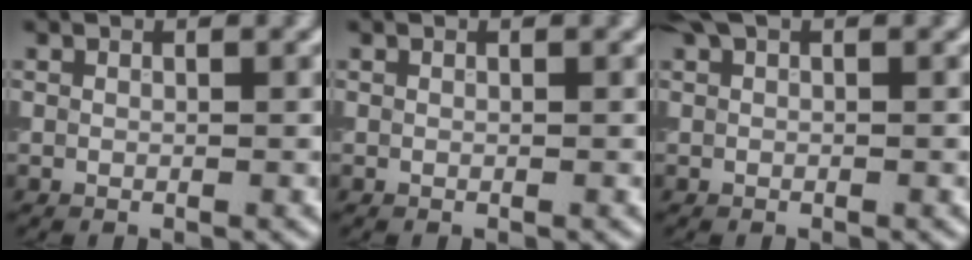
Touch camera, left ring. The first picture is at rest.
{"total": 0.0}
{"total": 1.2, "force": [0.7, 0.4, 0.8], "torque": [-0.016, 0.002, 0.013]}